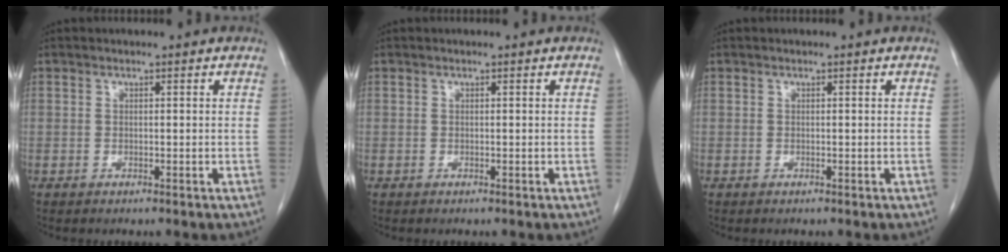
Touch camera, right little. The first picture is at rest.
{"total": 0.0}
{"total": 0.0}